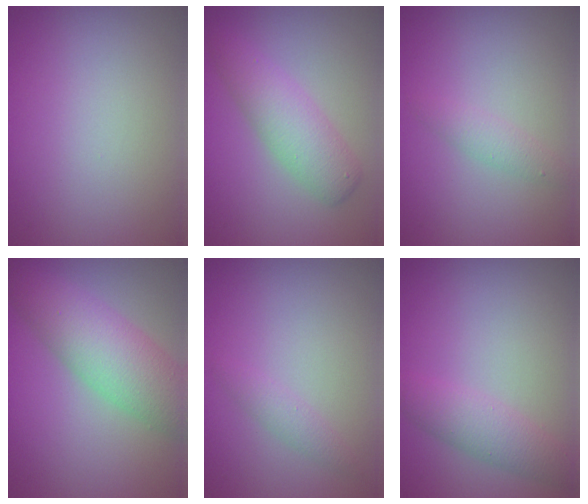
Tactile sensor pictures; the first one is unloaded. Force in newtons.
{"total": 4.1, "press": 4.1, "slide": 0.0}
{"total": 1.4, "press": 1.4, "slide": 0.0}
{"total": 7.1, "press": 7.1, "slide": 0.4}
{"total": 1.2, "press": 1.2, "slide": 0.1}
{"total": 2.9, "press": 2.9, "slide": 0.2}